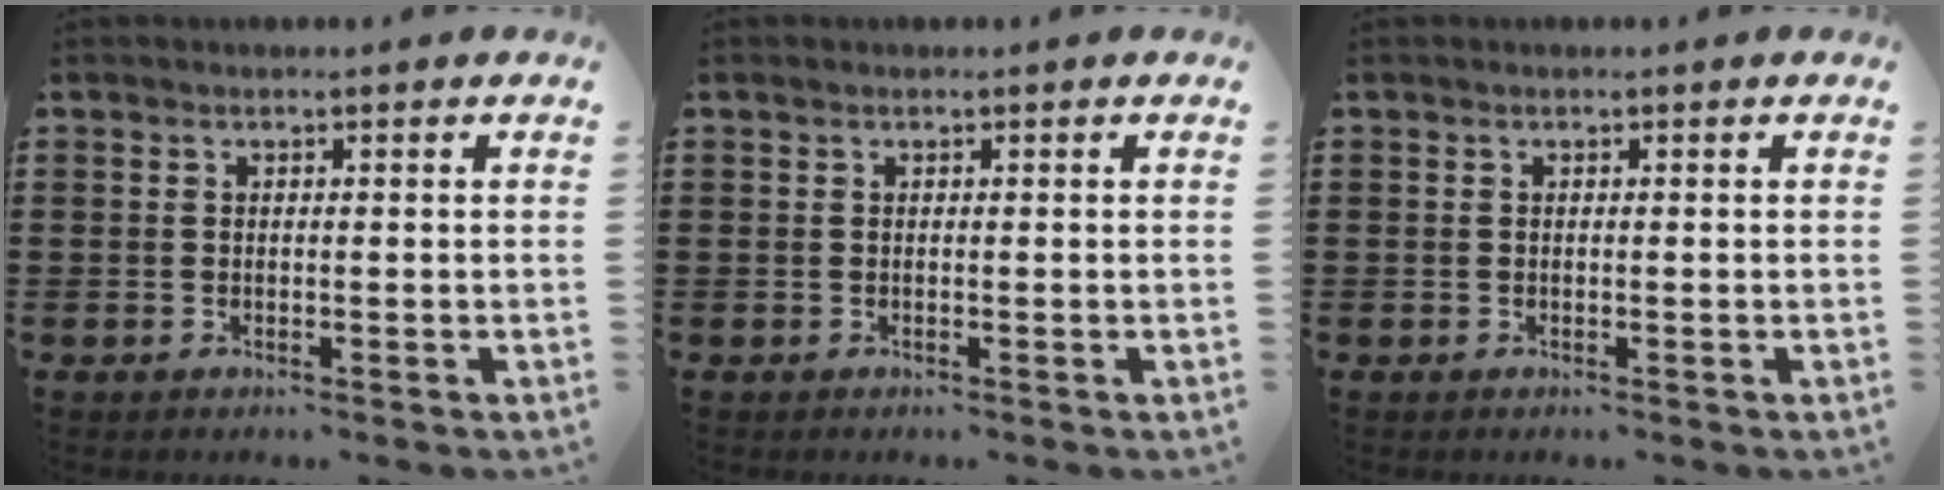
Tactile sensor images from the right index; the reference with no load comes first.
{"total": 0.0}
{"total": 0.0}